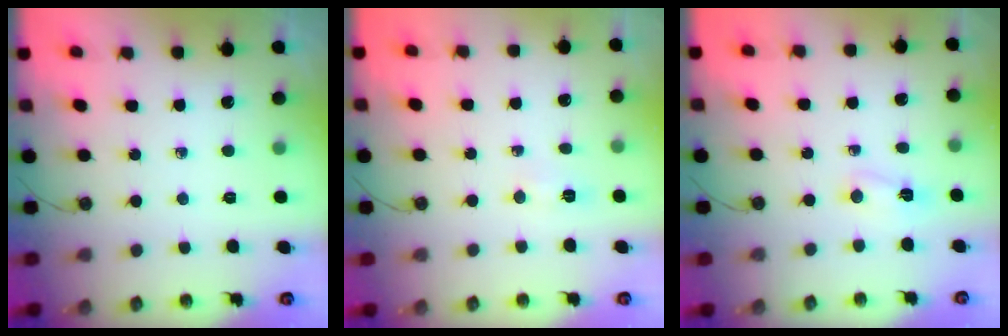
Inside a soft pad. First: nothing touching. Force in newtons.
{"total": 3.4, "press": 3.2, "slide": 1.1}
{"total": 2.1, "press": 2.1, "slide": 0.4}